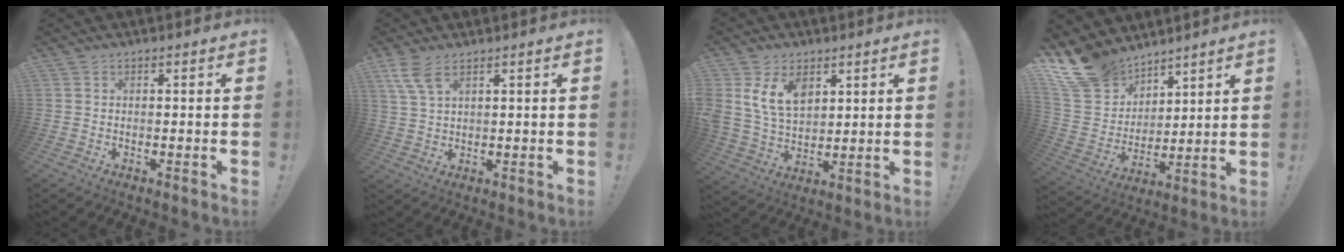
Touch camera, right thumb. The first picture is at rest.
{"total": 6.3, "force": [3.9, 2.2, 4.5], "torque": [-0.107, -0.010, 0.074]}
{"total": 12.4, "force": [5.9, 8.4, 7.0], "torque": [-0.138, -0.021, 0.117]}
{"total": 15.7, "force": [11.8, 9.2, 4.7], "torque": [-0.107, -0.080, 0.233]}